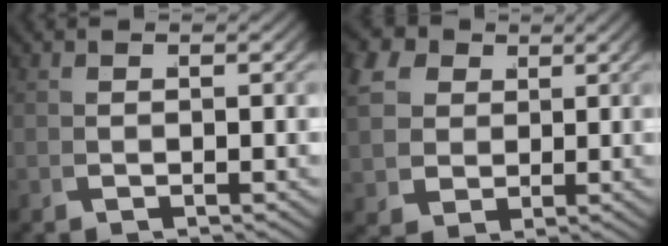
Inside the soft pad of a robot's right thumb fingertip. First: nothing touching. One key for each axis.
{"total": 8.2, "fx": 2.5, "fy": 6.8, "fz": 3.8, "tx": -0.100, "ty": -0.018, "tz": 0.048}